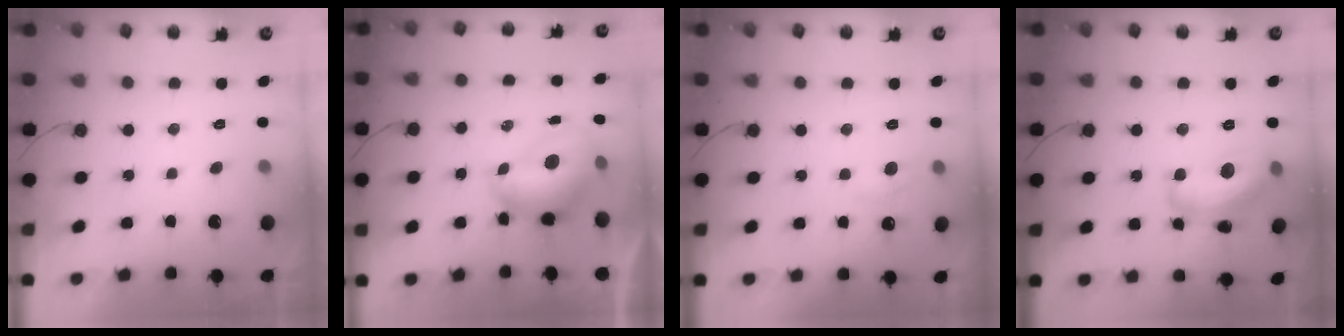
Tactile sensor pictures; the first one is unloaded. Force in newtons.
{"total": 7.6, "press": 7.5, "slide": 0.9}
{"total": 6.8, "press": 6.7, "slide": 0.9}
{"total": 14.1, "press": 14.0, "slide": 0.9}